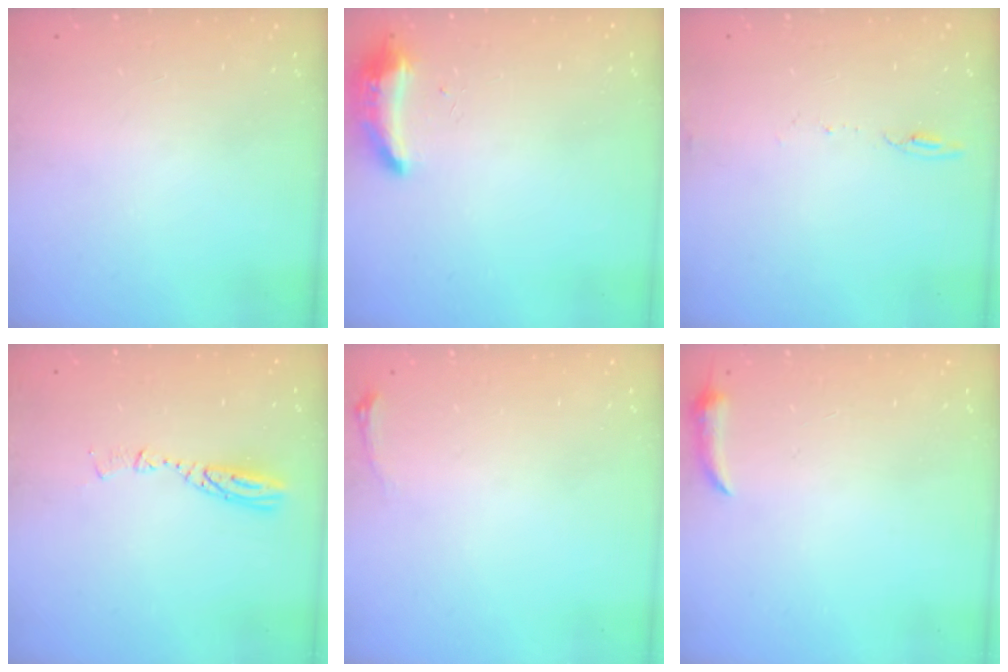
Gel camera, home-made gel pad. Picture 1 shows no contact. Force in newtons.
{"total": 8.4, "press": 8.3, "slide": 1.6}
{"total": 5.6, "press": 5.5, "slide": 0.7}
{"total": 5.7, "press": 5.7, "slide": 0.5}
{"total": 3.3, "press": 3.2, "slide": 1.0}
{"total": 3.8, "press": 3.7, "slide": 0.8}